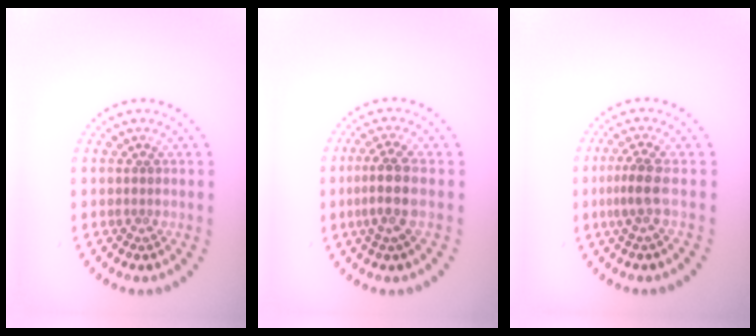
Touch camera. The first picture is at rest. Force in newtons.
{"total": 3.2, "press": 2.8, "slide": 1.6}
{"total": 2.3, "press": 1.6, "slide": 1.6}